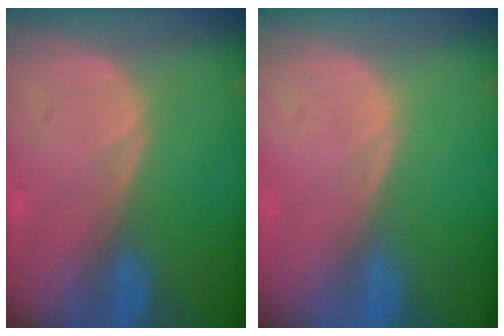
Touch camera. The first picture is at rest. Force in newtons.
{"total": 0.0}